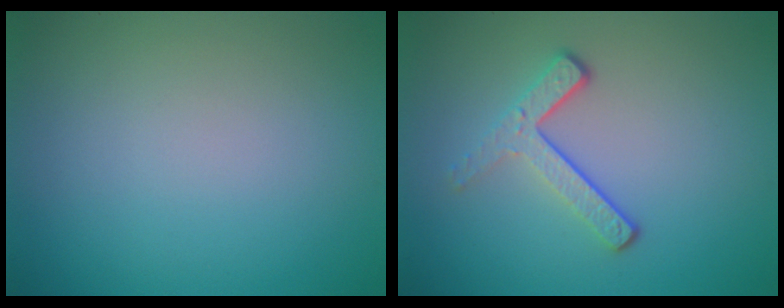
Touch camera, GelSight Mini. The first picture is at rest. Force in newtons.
{"total": 3.2, "press": 2.2, "slide": 2.3}